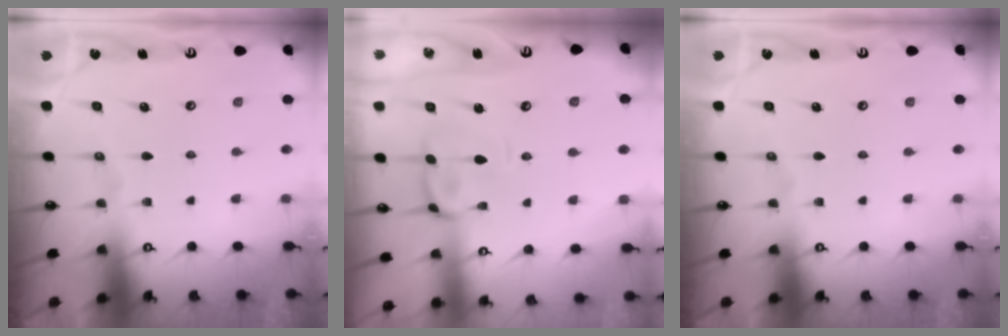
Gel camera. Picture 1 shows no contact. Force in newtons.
{"total": 3.1, "press": 3.0, "slide": 1.1}
{"total": 0.0}